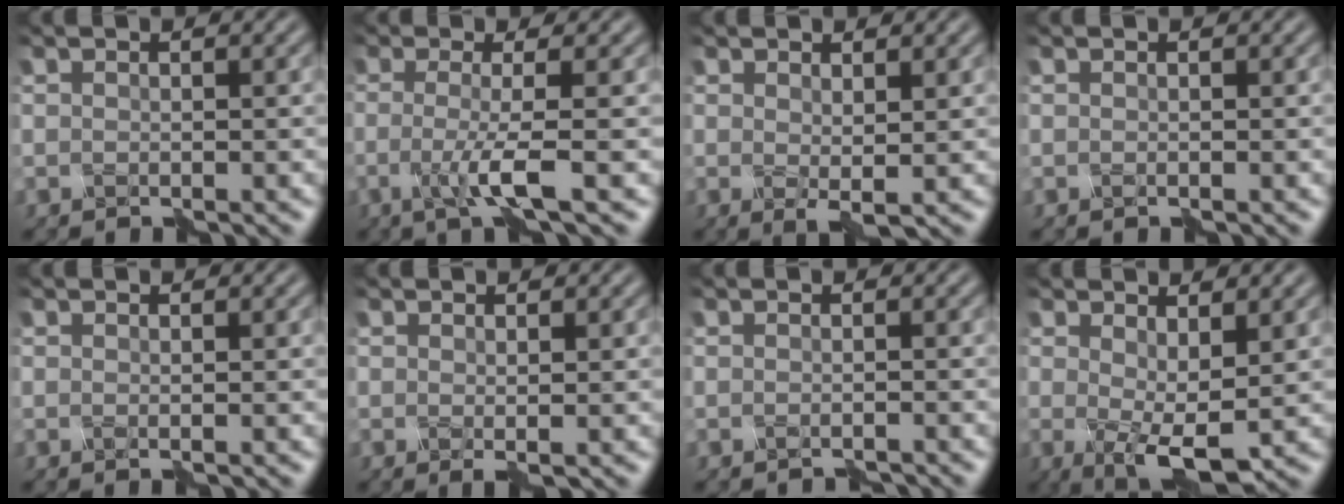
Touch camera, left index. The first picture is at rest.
{"total": 4.0, "force": [-1.0, 0.9, 3.7], "torque": [-0.071, -0.011, -0.025]}
{"total": 1.6, "force": [0.5, 0.4, 1.4], "torque": [-0.027, -0.011, 0.014]}
{"total": 0.0}
{"total": 0.0}
{"total": 0.7, "force": [0.2, 0.1, 0.7], "torque": [-0.013, -0.006, 0.007]}
{"total": 0.8, "force": [-0.8, -0.1, 0.1], "torque": [0.000, -0.011, -0.015]}
{"total": 4.5, "force": [0.1, 1.9, 4.1], "torque": [-0.074, -0.009, 0.004]}